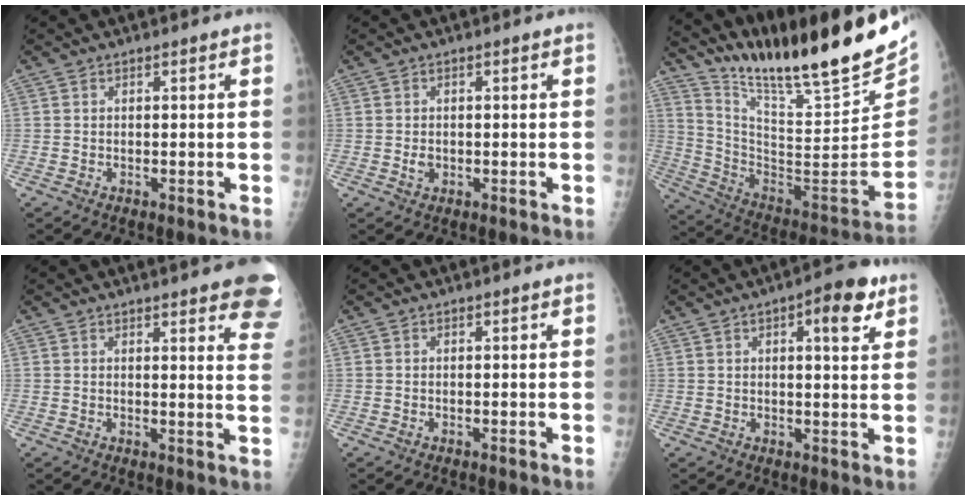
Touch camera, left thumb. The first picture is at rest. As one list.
[{"total": 1.6, "force": [-0.2, 1.3, 0.9], "torque": [-0.013, 0.001, -0.002]}, {"total": 27.7, "force": [22.5, 3.6, 15.7], "torque": [-0.230, -0.128, 0.360]}, {"total": 13.0, "force": [9.1, 3.0, 8.9], "torque": [-0.080, -0.037, 0.086]}, {"total": 0.0}, {"total": 7.9, "force": [3.7, 2.8, 6.4], "torque": [-0.071, -0.007, 0.044]}]